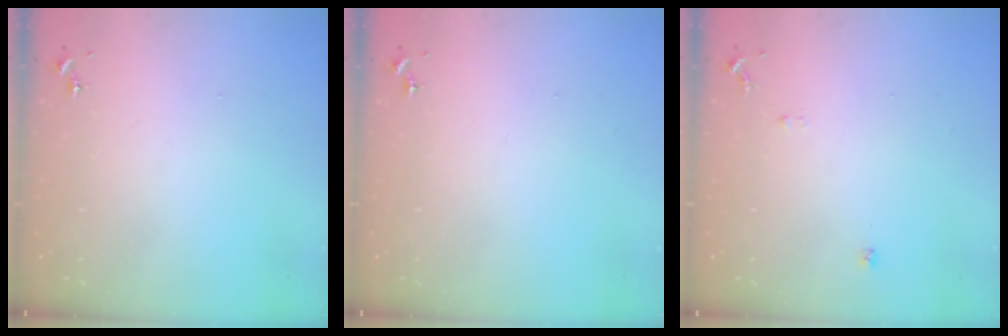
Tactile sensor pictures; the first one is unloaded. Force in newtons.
{"total": 0.0}
{"total": 5.6, "press": 5.5, "slide": 0.6}